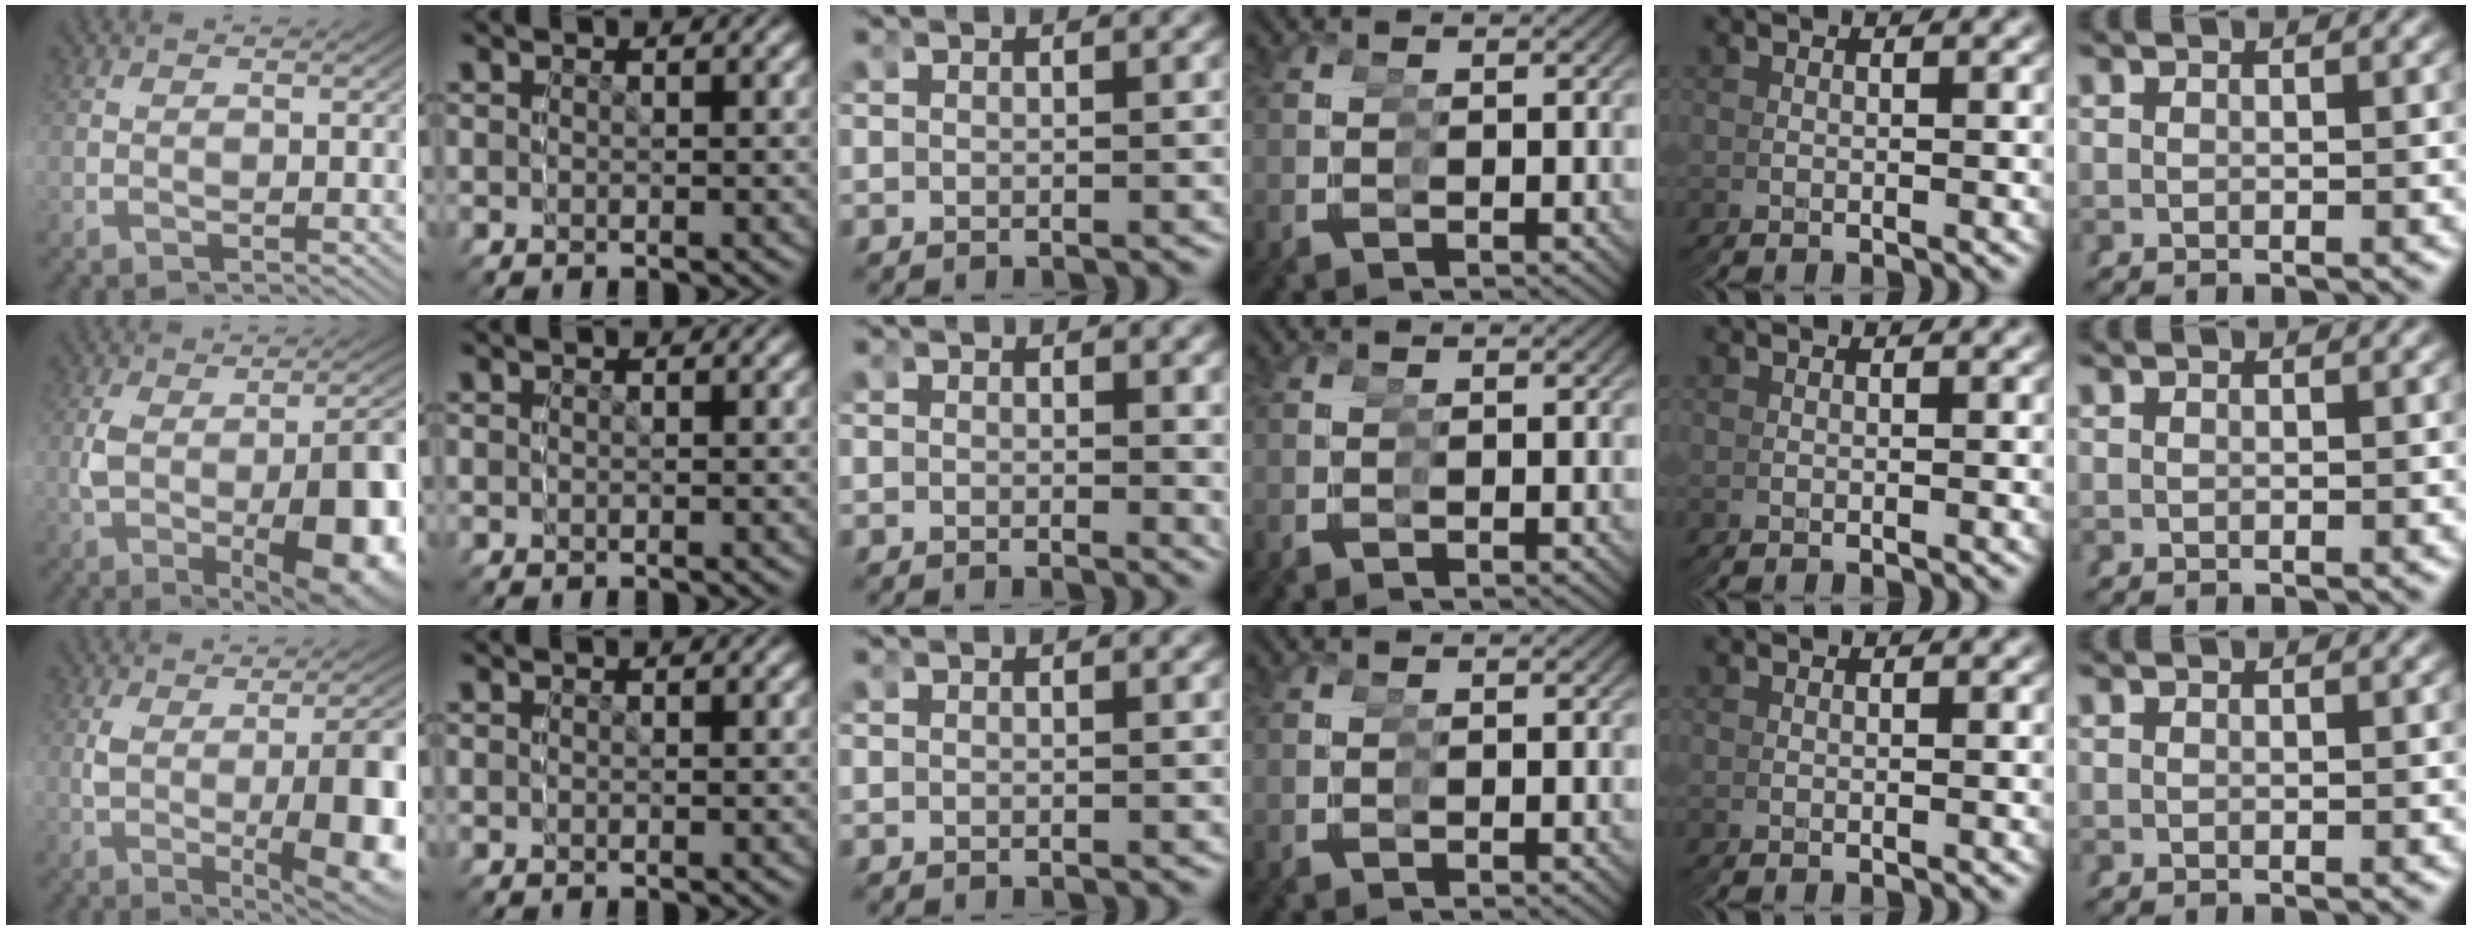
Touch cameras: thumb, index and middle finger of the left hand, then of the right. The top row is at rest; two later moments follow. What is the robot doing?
{"motion": "grasp_and_lifting", "object": "legos"}